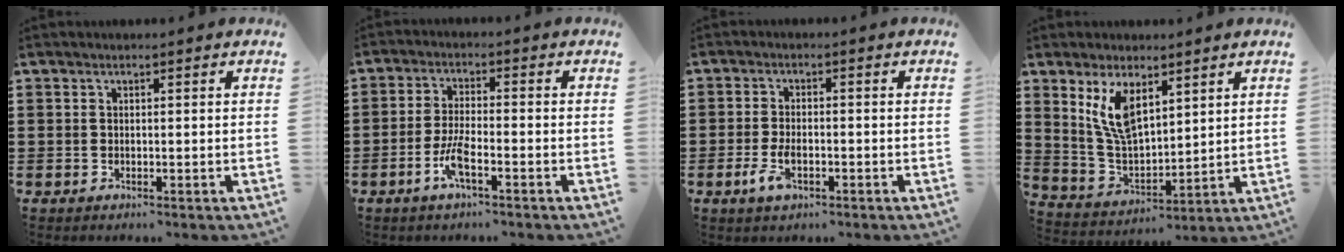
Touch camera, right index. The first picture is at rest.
{"total": 4.6, "force": [-2.4, 0.8, 3.9], "torque": [-0.091, -0.007, -0.051]}
{"total": 3.9, "force": [-1.5, 1.8, 3.1], "torque": [-0.077, -0.007, -0.032]}
{"total": 8.6, "force": [4.4, 3.8, 6.3], "torque": [-0.149, -0.012, 0.077]}